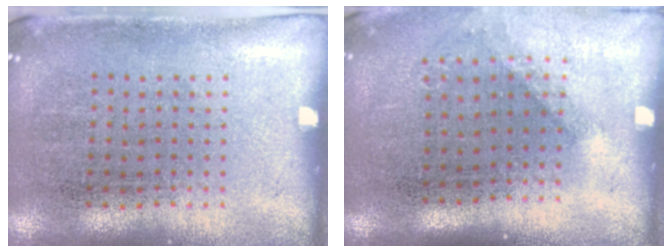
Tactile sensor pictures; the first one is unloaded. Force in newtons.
{"total": 1.3, "press": 0.9, "slide": 0.8}